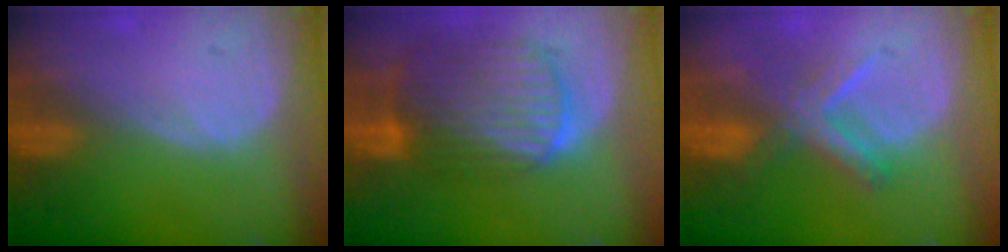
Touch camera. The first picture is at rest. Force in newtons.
{"total": 10.3, "press": 8.7, "slide": 5.5}
{"total": 5.6, "press": 5.6, "slide": 0.1}